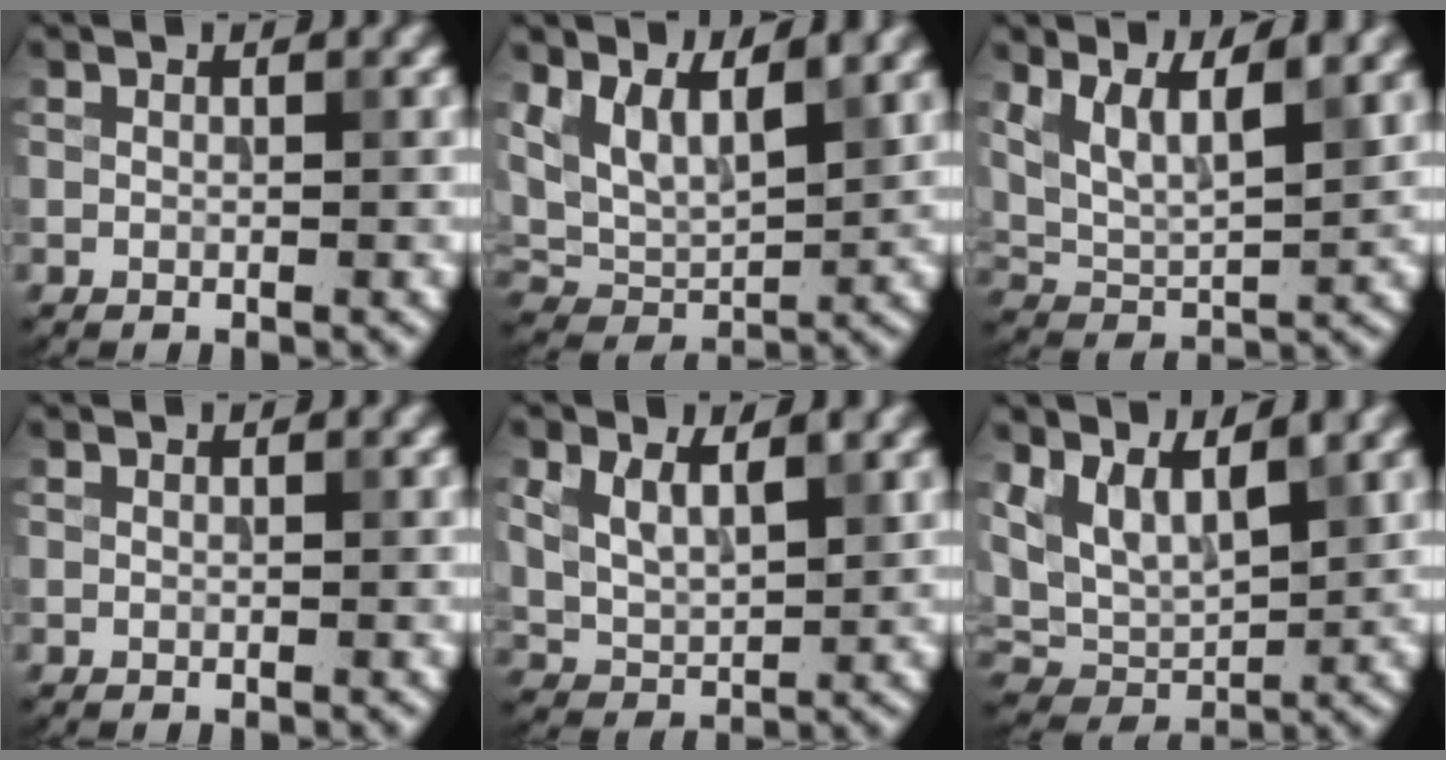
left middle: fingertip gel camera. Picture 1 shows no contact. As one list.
[{"total": 6.6, "force": [3.2, 3.3, 4.8], "torque": [-0.101, -0.006, 0.063]}, {"total": 5.9, "force": [3.6, 2.0, 4.3], "torque": [-0.083, 0.002, 0.068]}, {"total": 0.0}, {"total": 4.4, "force": [2.0, 2.5, 3.0], "torque": [-0.073, -0.005, 0.042]}, {"total": 6.0, "force": [2.6, 3.3, 4.3], "torque": [-0.093, -0.011, 0.051]}]